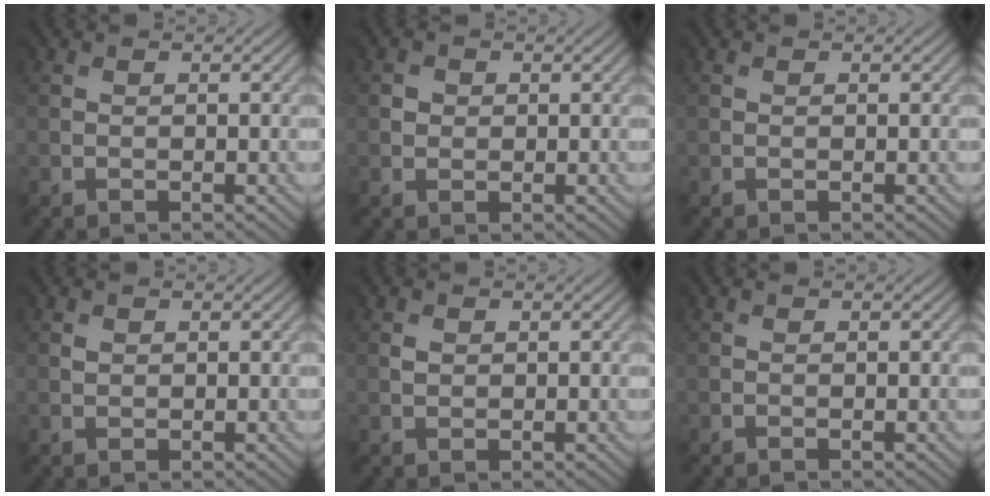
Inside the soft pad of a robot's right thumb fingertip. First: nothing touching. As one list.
[{"total": 1.2, "force": [0.3, 0.8, -0.9], "torque": [0.010, -0.006, 0.004]}, {"total": 0.0}, {"total": 0.9, "force": [0.7, 0.5, -0.3], "torque": [0.004, -0.001, 0.014]}, {"total": 0.9, "force": [0.6, 0.5, -0.4], "torque": [0.004, -0.001, 0.012]}, {"total": 0.0}]